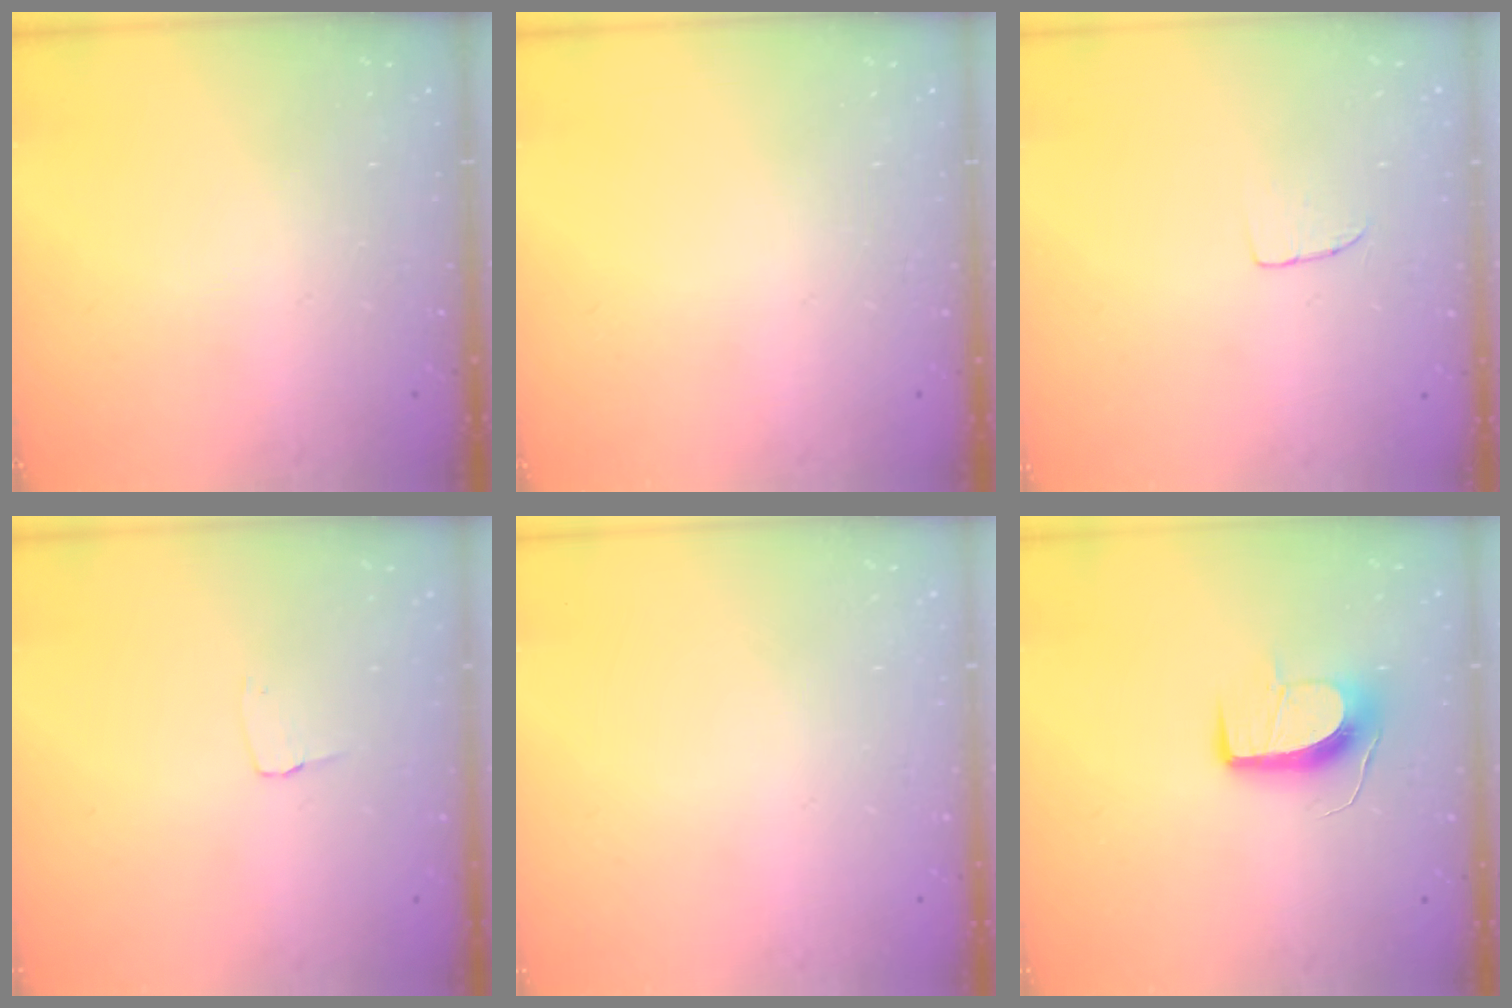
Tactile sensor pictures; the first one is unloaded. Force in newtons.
{"total": 0.0}
{"total": 4.1, "press": 4.0, "slide": 0.2}
{"total": 2.6, "press": 2.6, "slide": 0.2}
{"total": 0.0}
{"total": 10.1, "press": 10.1, "slide": 0.2}